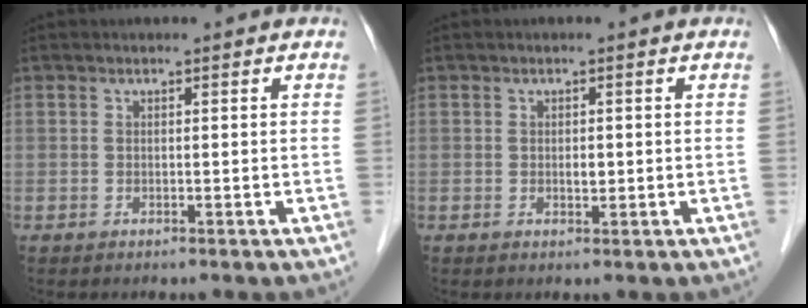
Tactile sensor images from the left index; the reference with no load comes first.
{"total": 1.1, "force": [0.0, 0.6, 0.9], "torque": [-0.016, 0.000, 0.001]}